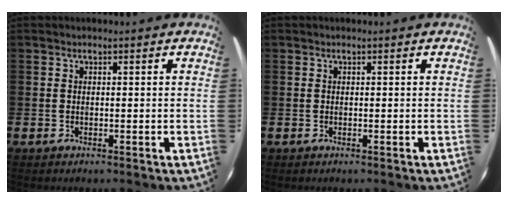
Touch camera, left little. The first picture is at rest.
{"total": 0.0}